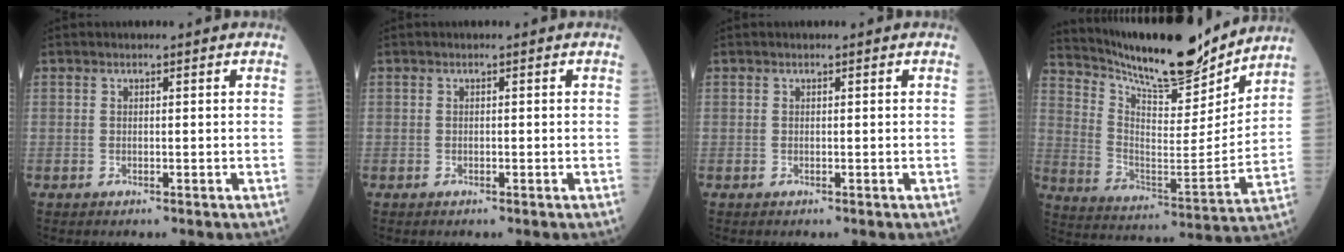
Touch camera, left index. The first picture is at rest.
{"total": 0.0}
{"total": 0.0}
{"total": 19.4, "force": [17.8, 2.9, 7.2], "torque": [-0.142, -0.031, 0.282]}